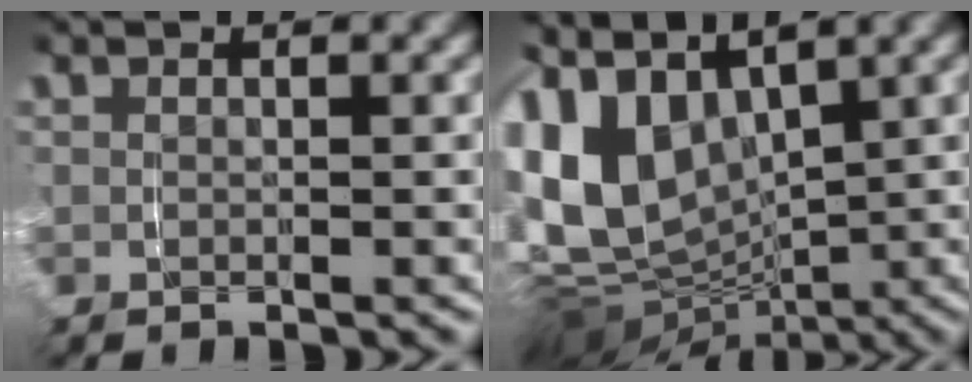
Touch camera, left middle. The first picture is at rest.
{"total": 17.0, "force": [-0.5, 13.9, 9.8], "torque": [-0.252, -0.038, -0.008]}